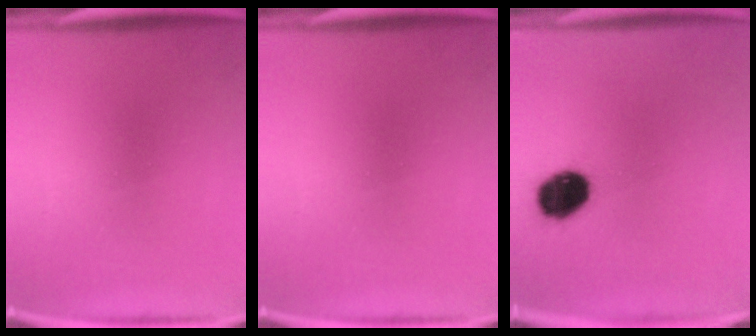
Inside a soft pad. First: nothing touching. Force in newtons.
{"total": 0.0}
{"total": 10.8}